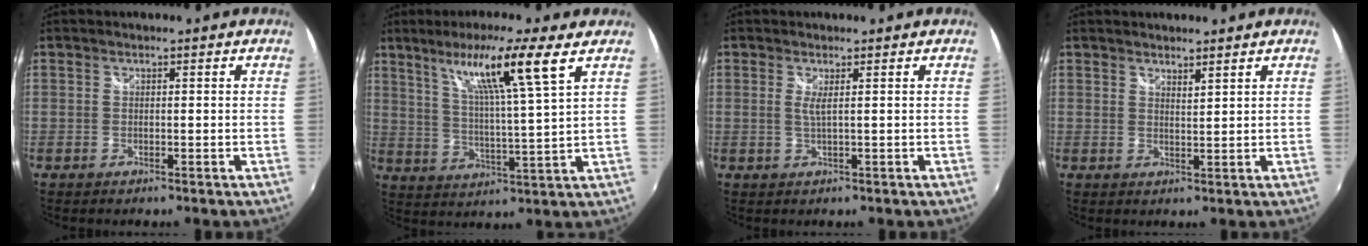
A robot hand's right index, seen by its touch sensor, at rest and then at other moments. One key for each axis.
{"total": 12.2, "fx": 6.9, "fy": -1.0, "fz": 10.0, "tx": -0.162, "ty": 0.005, "tz": 0.120}
{"total": 1.4, "fx": 0.4, "fy": -0.3, "fz": 1.3, "tx": -0.026, "ty": -0.003, "tz": 0.005}
{"total": 2.3, "fx": 2.1, "fy": 0.1, "fz": 0.9, "tx": -0.014, "ty": -0.001, "tz": 0.030}